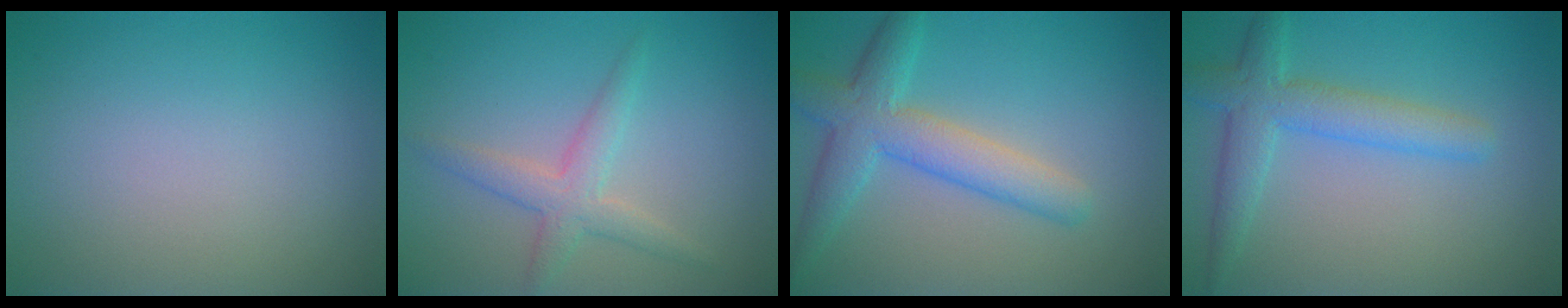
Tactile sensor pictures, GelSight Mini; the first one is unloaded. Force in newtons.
{"total": 2.8, "press": 2.8, "slide": 0.1}
{"total": 5.1, "press": 5.1, "slide": 0.1}
{"total": 4.1, "press": 4.0, "slide": 0.2}